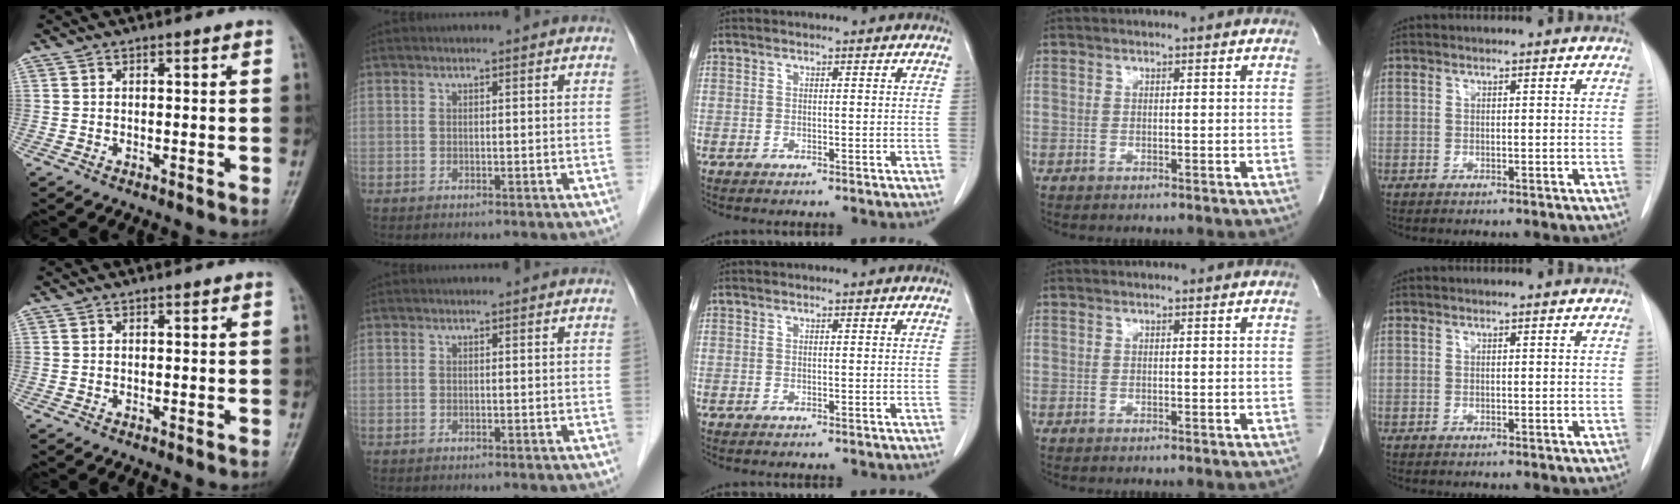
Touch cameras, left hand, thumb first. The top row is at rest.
{}